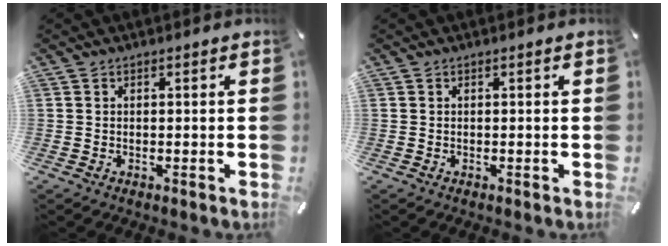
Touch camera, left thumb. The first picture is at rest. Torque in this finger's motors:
{"motor_torque": [0.00, 0.00, 0.01, 0.00, 0.00]}